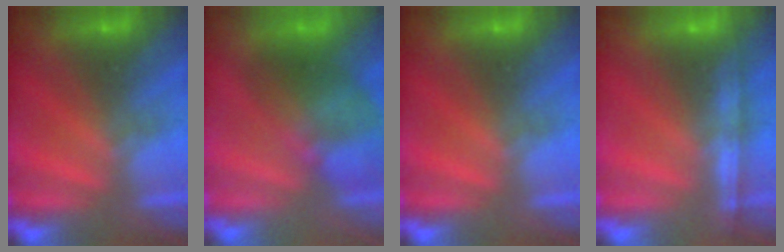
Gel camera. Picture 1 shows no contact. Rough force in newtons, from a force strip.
{"total": 6.4}
{"total": 0.0}
{"total": 1.1}